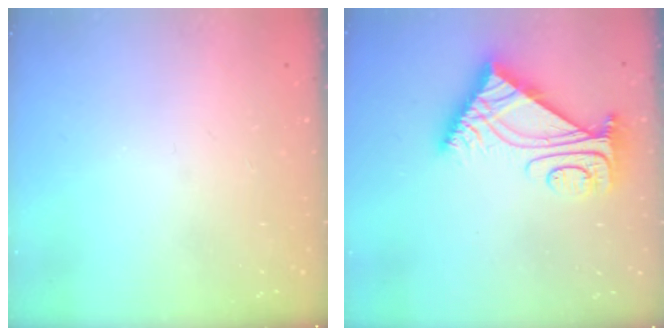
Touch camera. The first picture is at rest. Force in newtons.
{"total": 8.6, "press": 8.5, "slide": 1.0}